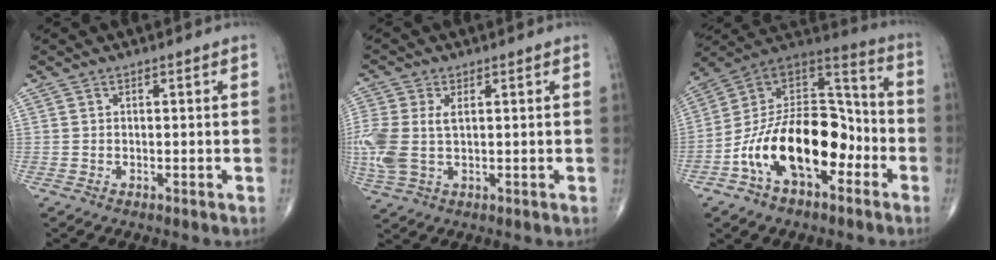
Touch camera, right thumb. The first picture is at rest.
{"total": 10.4, "force": [0.7, 6.1, 8.3], "torque": [-0.233, 0.005, 0.022]}
{"total": 21.8, "force": [-7.0, 11.8, 16.9], "torque": [-0.261, 0.066, -0.122]}